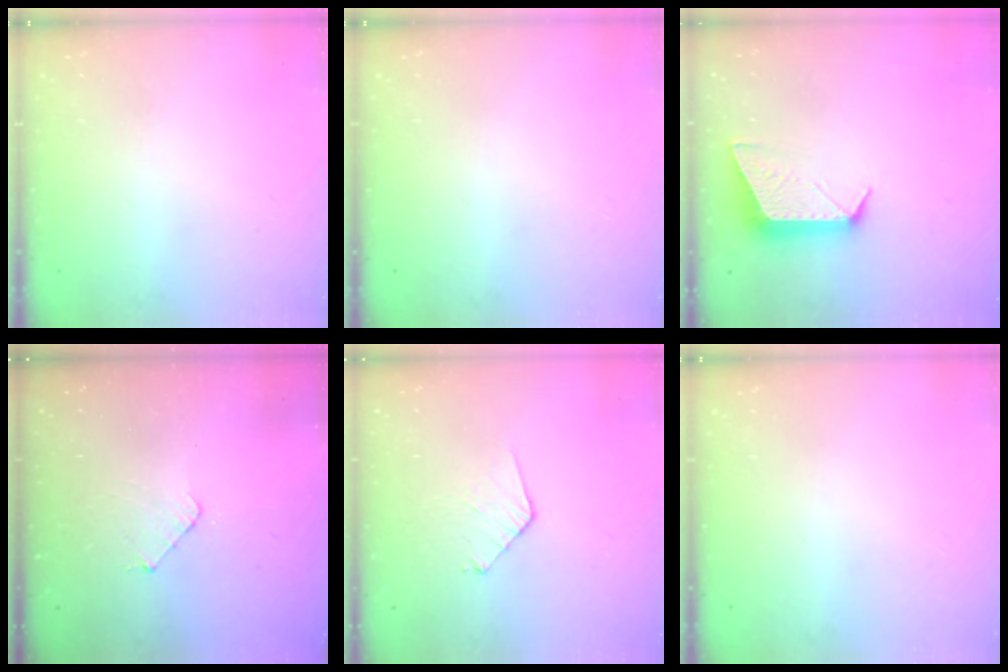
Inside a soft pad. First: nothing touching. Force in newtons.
{"total": 0.0}
{"total": 9.9, "press": 9.9, "slide": 0.2}
{"total": 4.1, "press": 4.0, "slide": 0.4}
{"total": 5.9, "press": 5.9, "slide": 0.5}
{"total": 0.0}